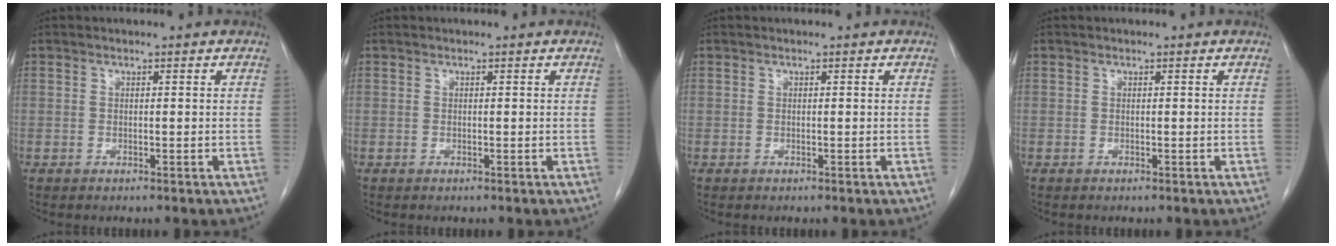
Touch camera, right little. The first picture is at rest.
{"total": 0.0}
{"total": 0.0}
{"total": 0.0}